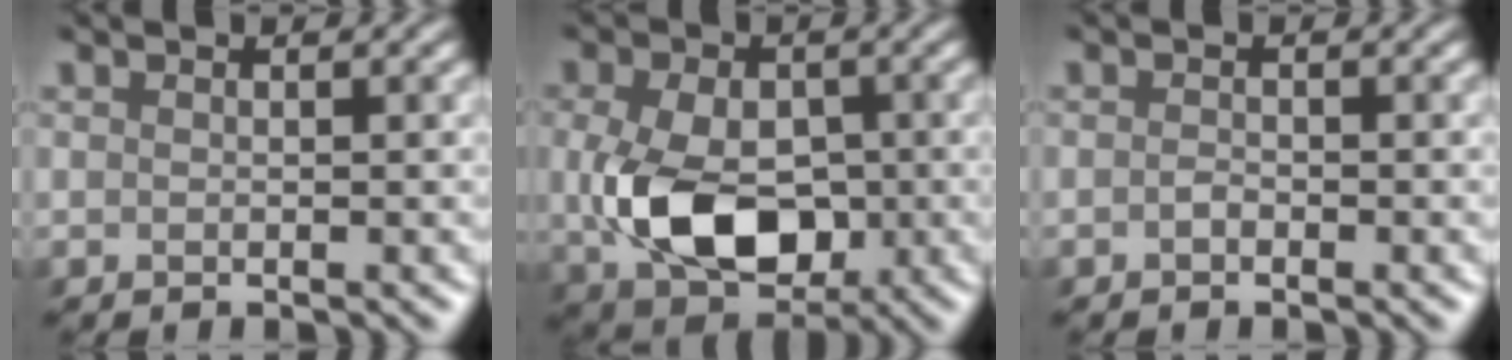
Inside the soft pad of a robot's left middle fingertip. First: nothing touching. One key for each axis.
{"total": 8.4, "fx": -0.9, "fy": 5.6, "fz": 6.2, "tx": -0.138, "ty": -0.009, "tz": -0.005}
{"total": 0.6, "fx": -0.5, "fy": 0.0, "fz": 0.2, "tx": -0.011, "ty": 0.007, "tz": -0.006}